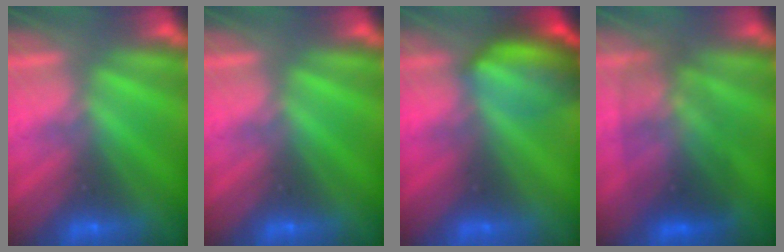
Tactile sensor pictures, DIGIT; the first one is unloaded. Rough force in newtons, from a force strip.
{"total": 0.0}
{"total": 7.6}
{"total": 3.0}